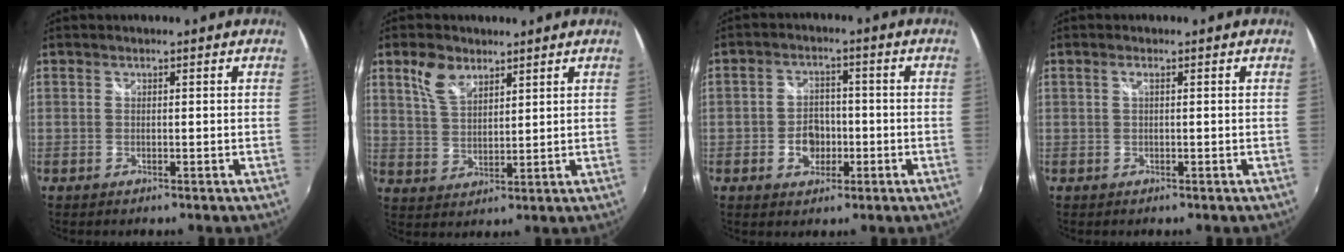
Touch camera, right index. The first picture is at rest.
{"total": 6.5, "force": [4.1, 3.5, 3.7], "torque": [-0.071, 0.010, 0.082]}
{"total": 5.6, "force": [-1.7, 4.4, 3.0], "torque": [-0.060, 0.010, -0.022]}
{"total": 0.8, "force": [0.2, -0.1, 0.8], "torque": [-0.015, 0.003, 0.001]}